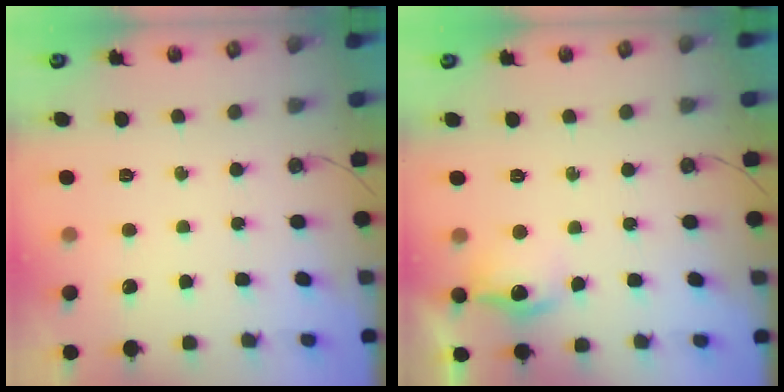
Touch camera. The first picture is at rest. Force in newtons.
{"total": 10.5, "press": 10.4, "slide": 0.9}